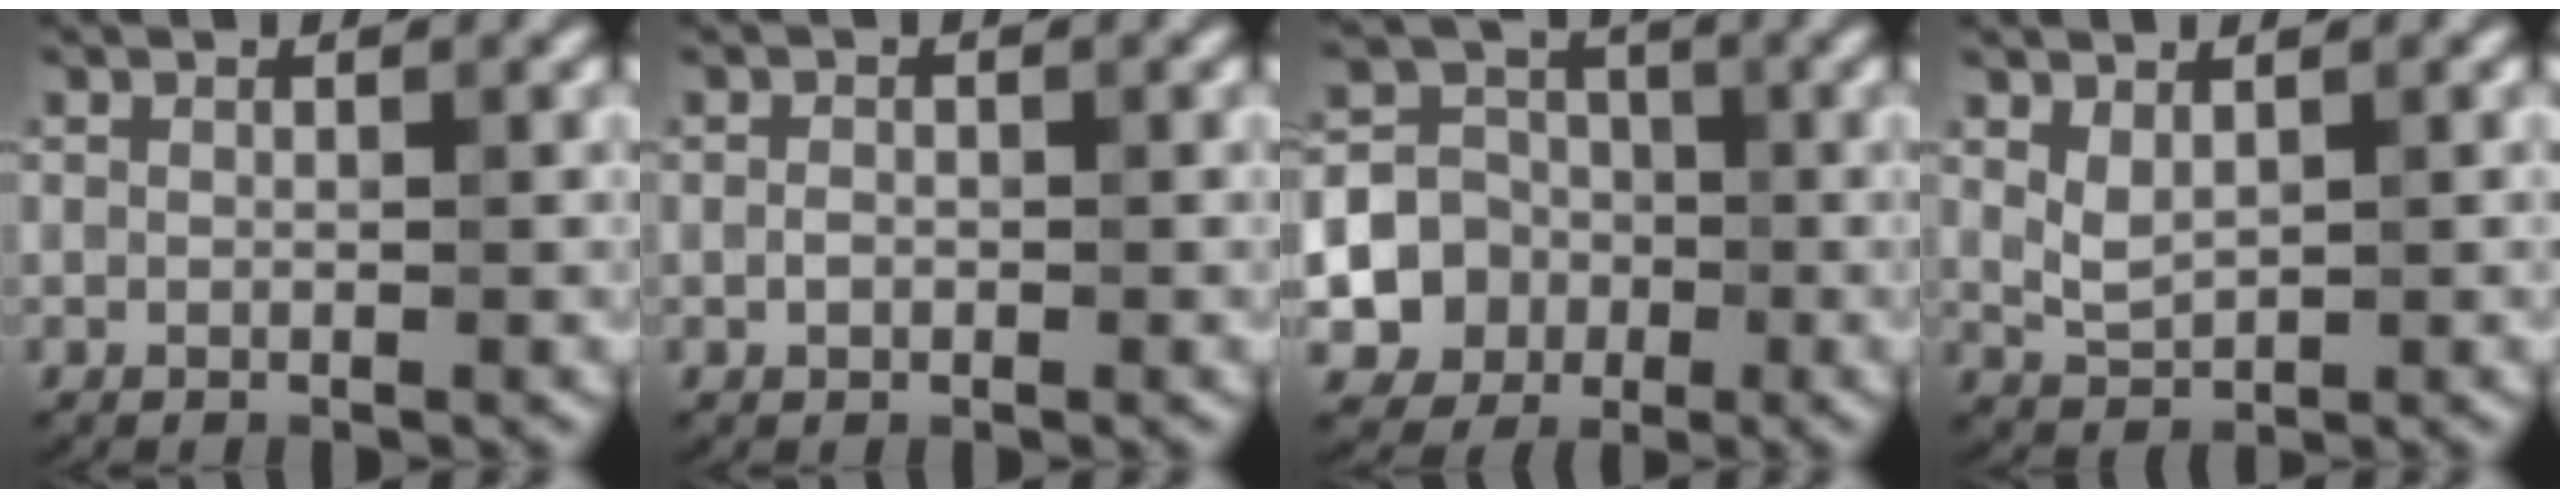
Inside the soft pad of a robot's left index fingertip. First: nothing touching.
{"total": 0.9, "force": [-0.2, 0.7, 0.6], "torque": [-0.010, -0.001, -0.006]}
{"total": 6.9, "force": [-2.2, 6.4, 1.6], "torque": [-0.007, -0.007, -0.060]}
{"total": 1.9, "force": [0.9, 1.0, 1.3], "torque": [-0.030, -0.002, 0.025]}